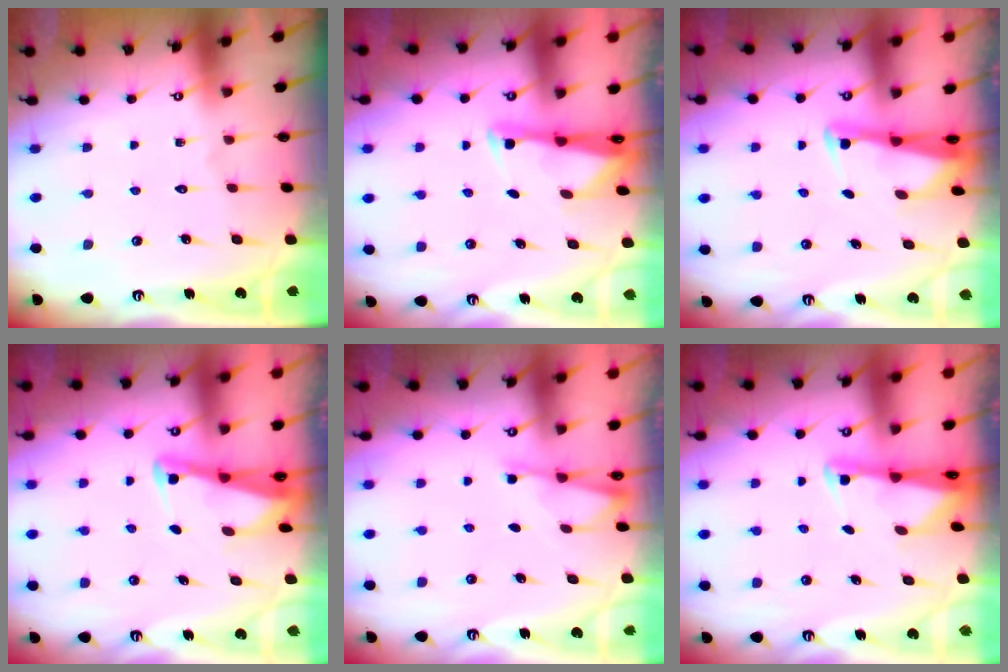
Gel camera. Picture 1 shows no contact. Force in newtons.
{"total": 2.5, "press": 2.5, "slide": 0.3}
{"total": 2.6, "press": 2.5, "slide": 0.6}
{"total": 2.5, "press": 2.5, "slide": 0.2}
{"total": 1.2, "press": 1.2, "slide": 0.3}
{"total": 2.0, "press": 2.0, "slide": 0.3}